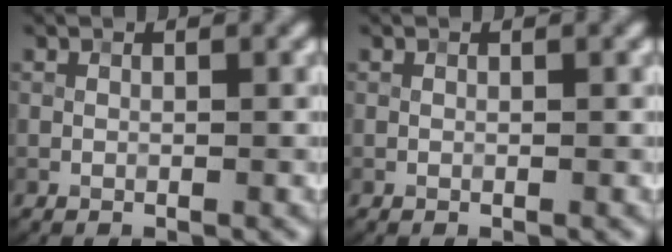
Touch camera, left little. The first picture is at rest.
{"total": 0.0}